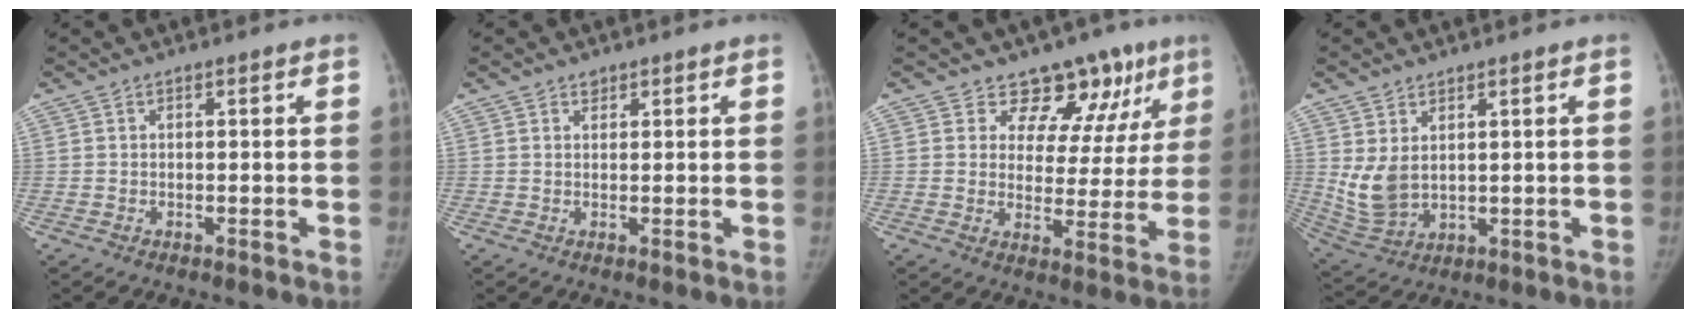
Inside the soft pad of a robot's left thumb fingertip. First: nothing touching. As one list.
[{"total": 1.2, "force": [0.9, 0.7, 0.3], "torque": [0.003, -0.005, 0.012]}, {"total": 12.7, "force": [9.0, 8.1, 3.7], "torque": [0.013, -0.042, 0.101]}, {"total": 7.2, "force": [2.1, 4.6, 5.2], "torque": [-0.104, -0.016, 0.062]}]